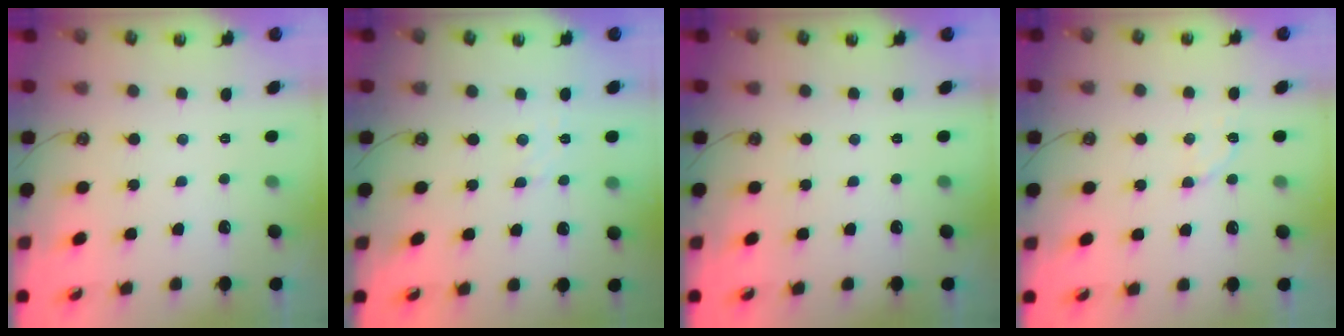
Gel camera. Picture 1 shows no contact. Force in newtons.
{"total": 4.6, "press": 4.6, "slide": 0.6}
{"total": 0.0}
{"total": 2.8, "press": 2.5, "slide": 1.1}